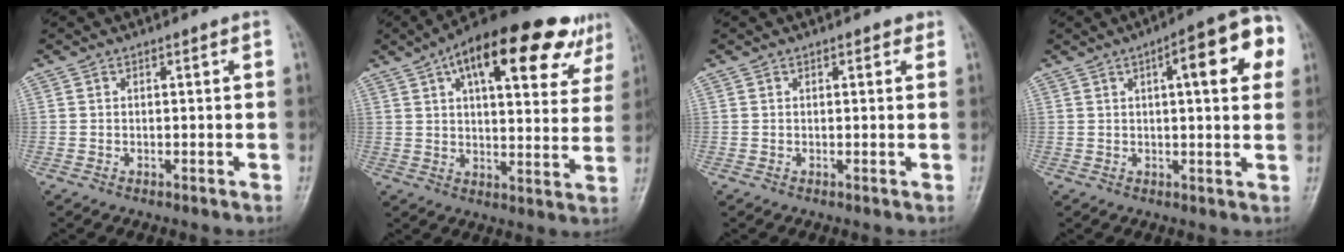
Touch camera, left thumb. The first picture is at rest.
{"total": 23.8, "force": [12.7, 9.4, 17.8], "torque": [-0.234, 0.002, 0.180]}
{"total": 1.2, "force": [0.6, 0.7, 0.7], "torque": [-0.003, -0.001, 0.004]}
{"total": 12.7, "force": [4.0, 3.8, 11.4], "torque": [-0.123, 0.016, 0.041]}